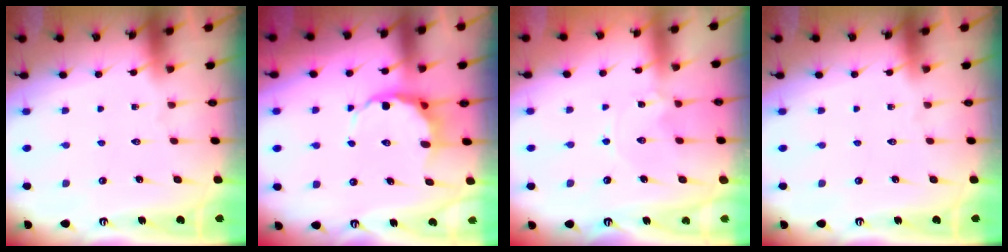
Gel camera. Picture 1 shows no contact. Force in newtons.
{"total": 7.0, "press": 6.9, "slide": 1.5}
{"total": 1.4, "press": 1.4, "slide": 0.2}
{"total": 0.0}